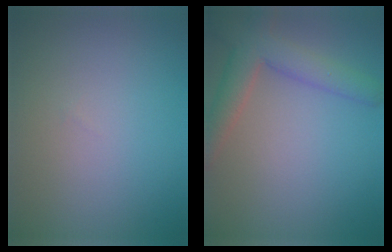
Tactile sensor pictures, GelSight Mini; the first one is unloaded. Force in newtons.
{"total": 4.7, "press": 4.7, "slide": 0.4}